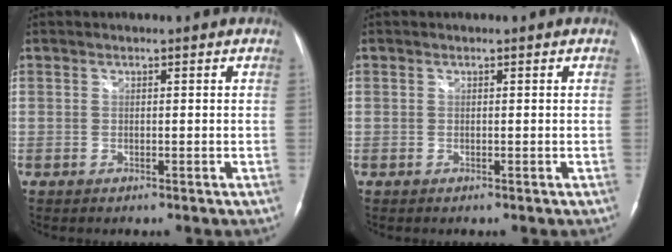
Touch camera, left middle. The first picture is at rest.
{"total": 0.0}